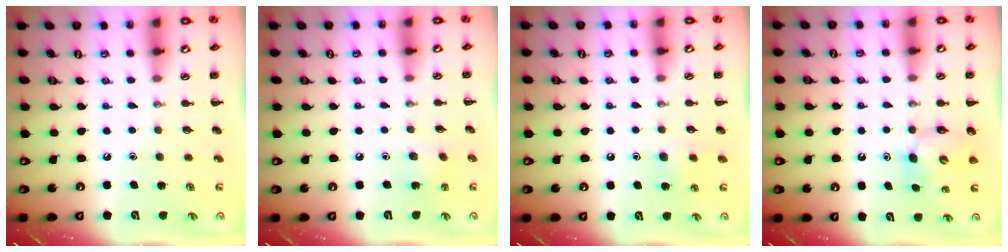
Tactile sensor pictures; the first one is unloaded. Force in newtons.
{"total": 4.0, "press": 3.8, "slide": 1.2}
{"total": 5.7, "press": 5.3, "slide": 2.0}
{"total": 5.5, "press": 5.4, "slide": 0.7}